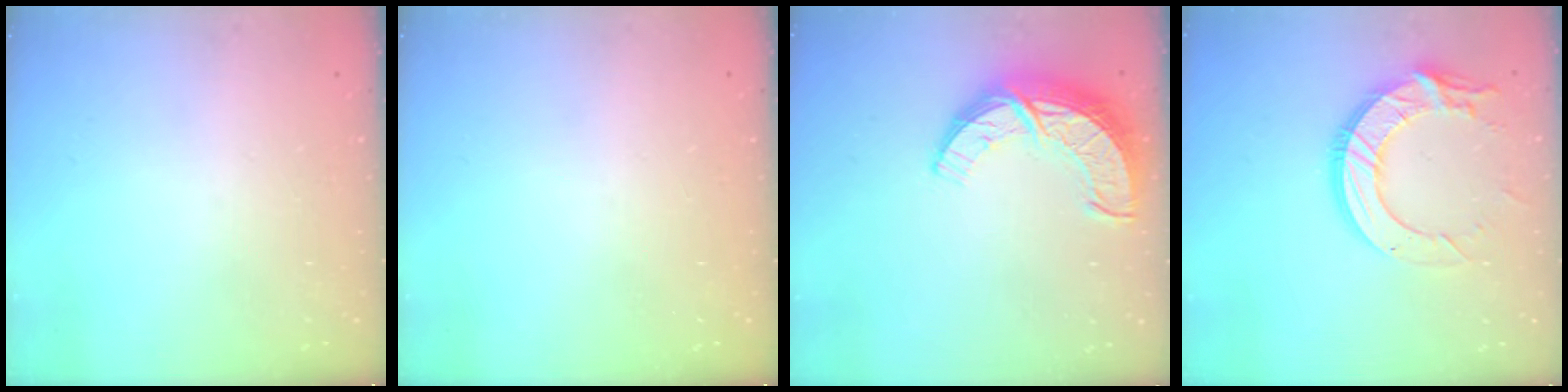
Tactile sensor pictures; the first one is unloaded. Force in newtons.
{"total": 0.0}
{"total": 11.9, "press": 11.9, "slide": 0.8}
{"total": 15.3, "press": 15.2, "slide": 1.5}